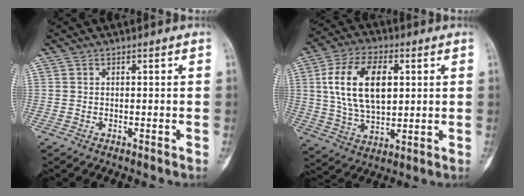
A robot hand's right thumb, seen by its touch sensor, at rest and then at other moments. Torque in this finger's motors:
{"motor_torque": [-0.02, 0.88, 0.69, -0.35, 0.44]}